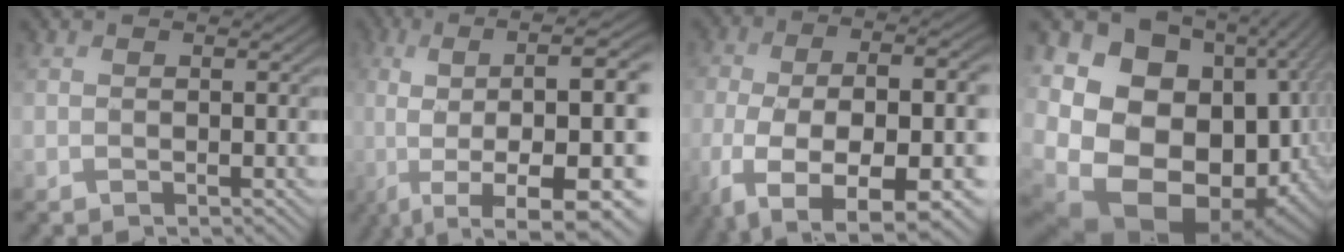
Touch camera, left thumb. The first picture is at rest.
{"total": 15.6, "force": [-2.2, 4.8, 14.7], "torque": [-0.220, -0.004, -0.004]}
{"total": 15.2, "force": [-6.6, 6.3, 12.2], "torque": [-0.238, -0.031, -0.081]}
{"total": 21.7, "force": [-3.7, 17.1, 12.8], "torque": [-0.248, -0.020, -0.053]}